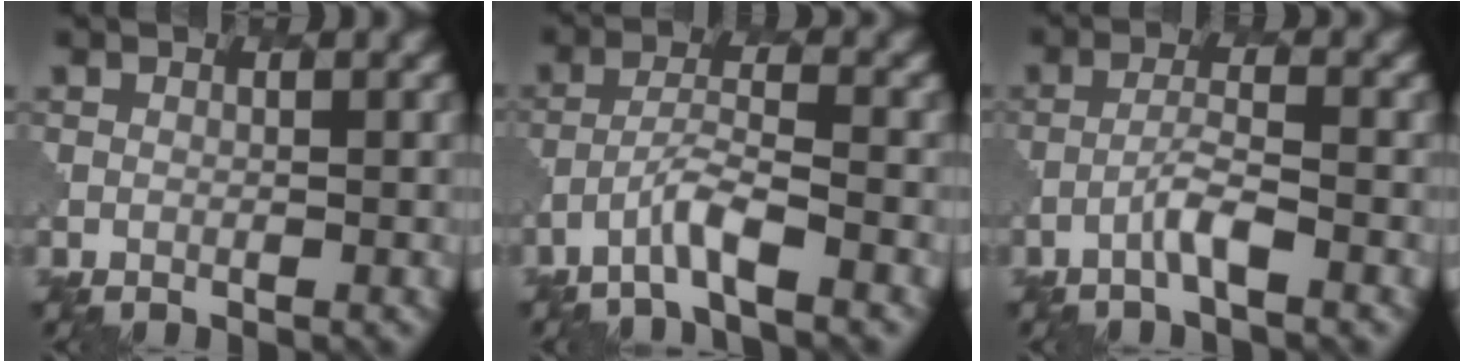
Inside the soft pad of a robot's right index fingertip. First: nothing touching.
{"total": 2.9, "force": [-2.0, 0.2, 2.1], "torque": [-0.044, 0.008, -0.045]}
{"total": 2.0, "force": [-1.1, 0.1, 1.6], "torque": [-0.035, 0.009, -0.027]}